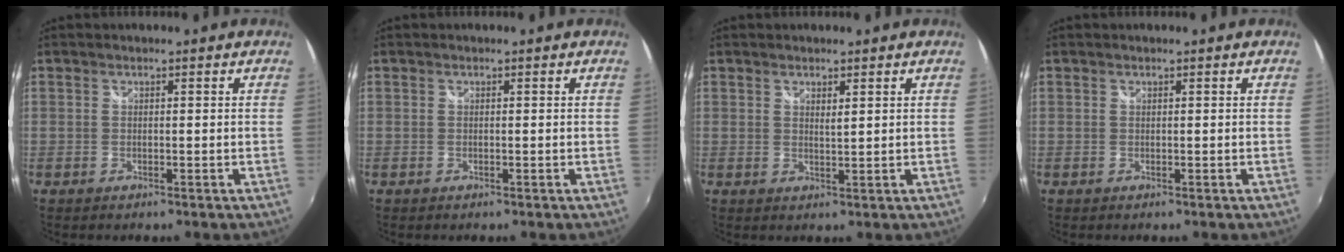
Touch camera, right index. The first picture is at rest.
{"total": 0.0}
{"total": 1.5, "force": [0.8, 0.5, 1.2], "torque": [-0.019, 0.000, 0.013]}
{"total": 0.0}